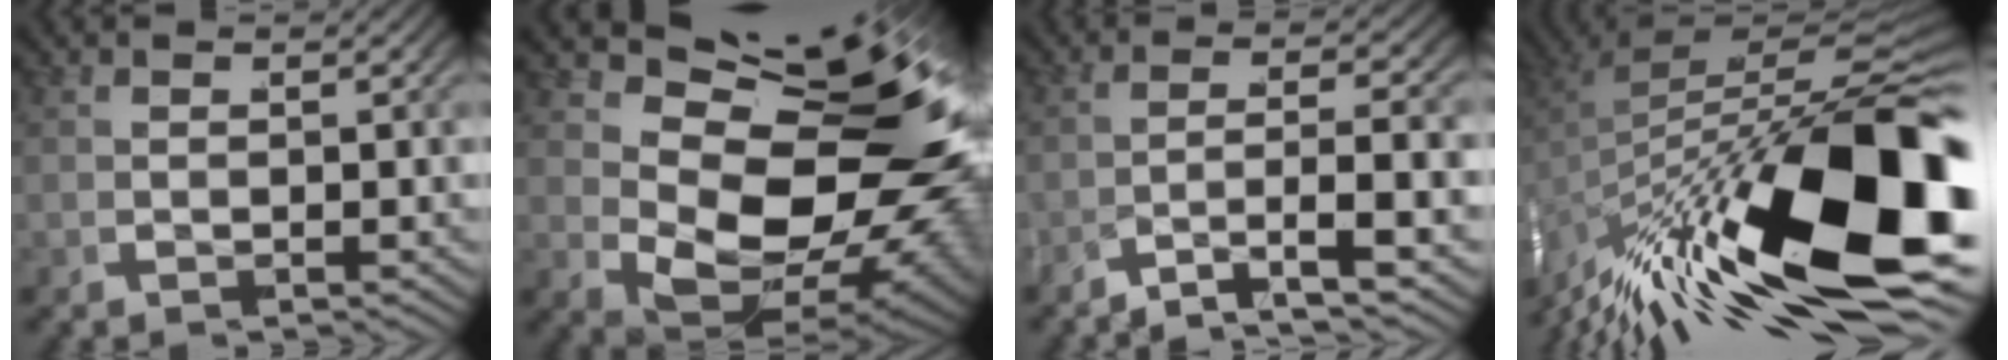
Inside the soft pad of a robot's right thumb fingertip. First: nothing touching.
{"total": 20.7, "force": [-0.6, 12.7, 16.3], "torque": [-0.274, -0.068, 0.021]}
{"total": 5.2, "force": [-3.7, 1.1, 3.5], "torque": [-0.087, 0.000, -0.069]}
{"total": 18.7, "force": [-5.1, 8.8, 15.7], "torque": [-0.261, -0.042, -0.064]}